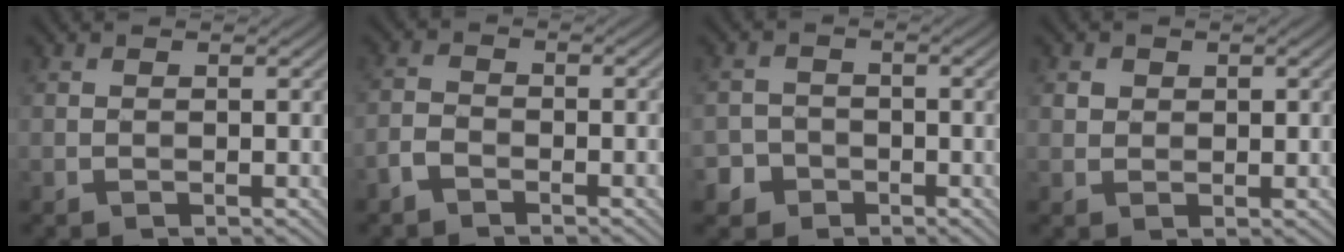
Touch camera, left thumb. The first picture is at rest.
{"total": 2.8, "force": [-2.1, 1.1, 1.4], "torque": [-0.027, 0.003, -0.050]}
{"total": 3.5, "force": [-2.0, 2.8, 0.5], "torque": [0.005, -0.002, -0.045]}
{"total": 1.7, "force": [0.6, 1.6, 0.5], "torque": [-0.013, -0.007, 0.014]}